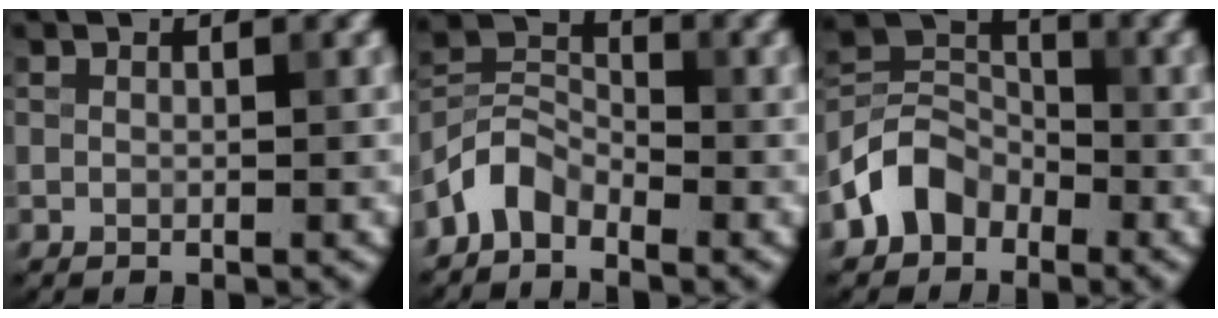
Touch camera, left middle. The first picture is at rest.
{"total": 3.7, "force": [-2.7, 2.0, 1.5], "torque": [-0.028, 0.012, -0.066]}
{"total": 4.6, "force": [-2.6, 3.4, 1.6], "torque": [-0.027, 0.008, -0.062]}